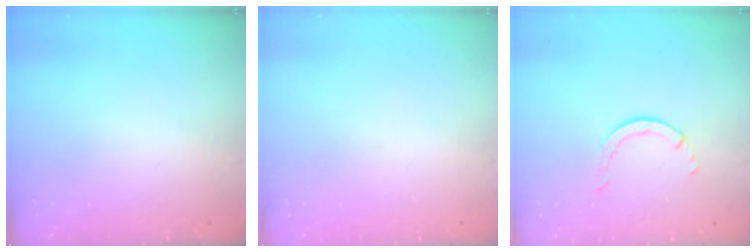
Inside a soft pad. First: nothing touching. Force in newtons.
{"total": 0.0}
{"total": 0.8, "press": 0.7, "slide": 0.2}